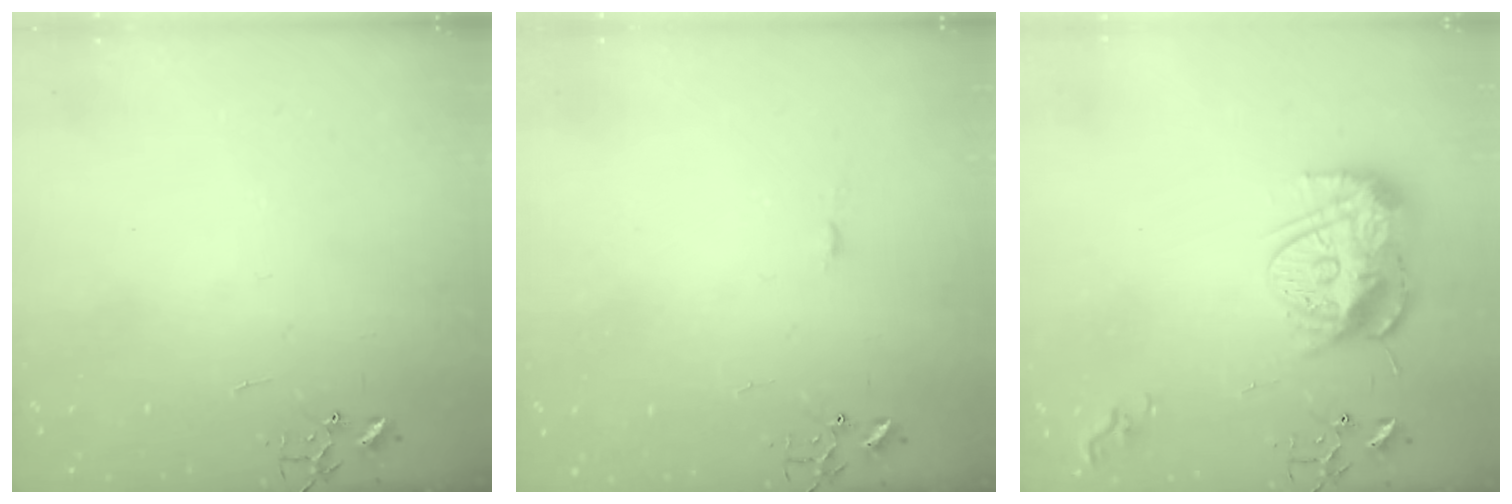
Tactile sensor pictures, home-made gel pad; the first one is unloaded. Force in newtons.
{"total": 3.3, "press": 3.3, "slide": 0.4}
{"total": 14.8, "press": 14.7, "slide": 1.4}